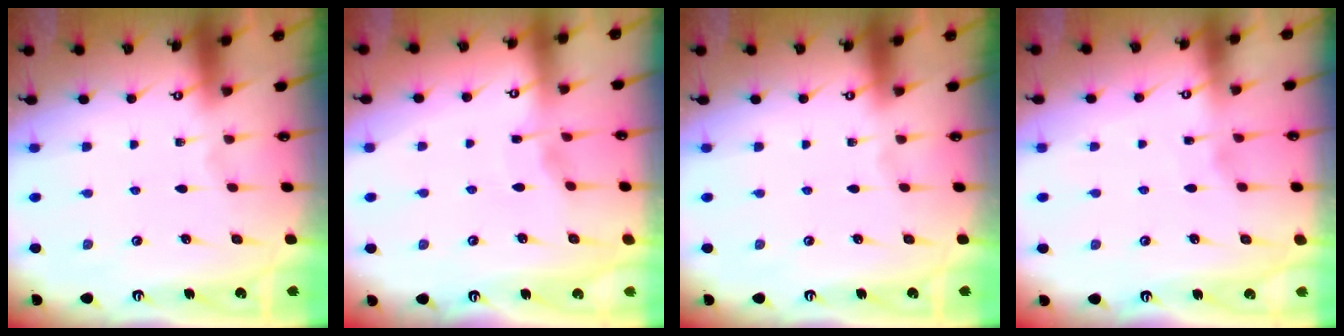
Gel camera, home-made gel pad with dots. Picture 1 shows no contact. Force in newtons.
{"total": 2.7, "press": 2.6, "slide": 0.4}
{"total": 0.0}
{"total": 1.8, "press": 1.8, "slide": 0.3}